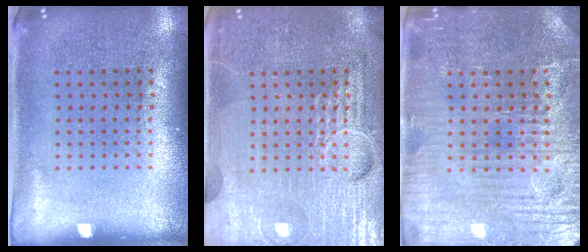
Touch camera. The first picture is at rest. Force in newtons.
{"total": 6.9, "press": 6.9, "slide": 0.9}
{"total": 4.4, "press": 4.2, "slide": 1.1}